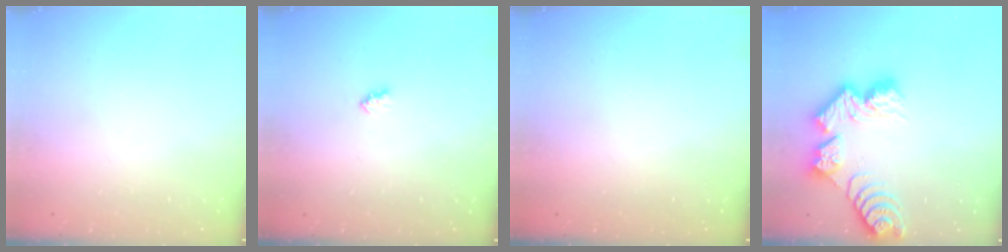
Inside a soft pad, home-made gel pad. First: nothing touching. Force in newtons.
{"total": 2.0, "press": 2.0, "slide": 0.3}
{"total": 0.0}
{"total": 12.7, "press": 12.6, "slide": 1.0}